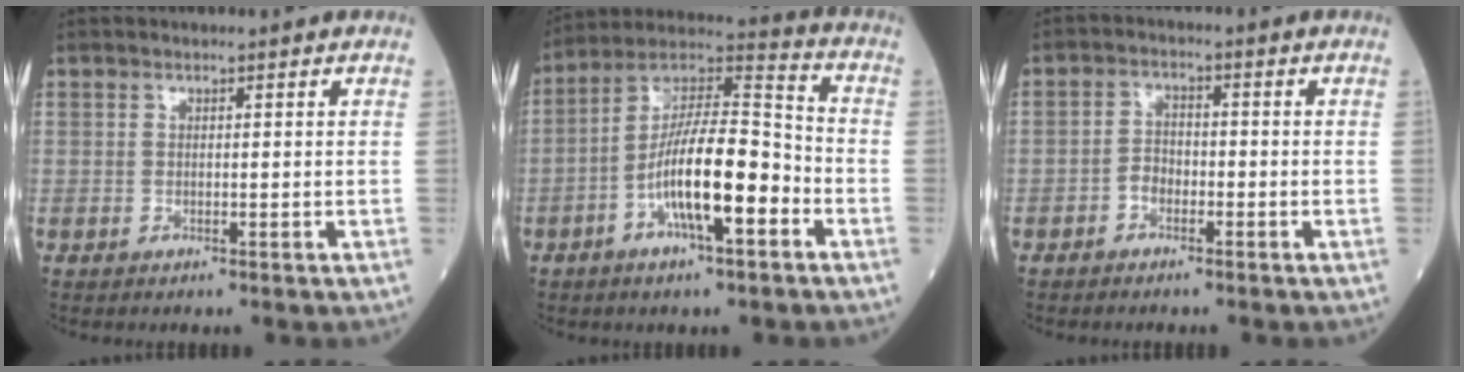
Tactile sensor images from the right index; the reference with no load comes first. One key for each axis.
{"total": 15.3, "fx": -4.9, "fy": 3.6, "fz": 14.0, "tx": -0.263, "ty": 0.013, "tz": -0.086}
{"total": 2.8, "fx": -1.5, "fy": 1.8, "fz": 1.5, "tx": -0.032, "ty": 0.006, "tz": -0.027}